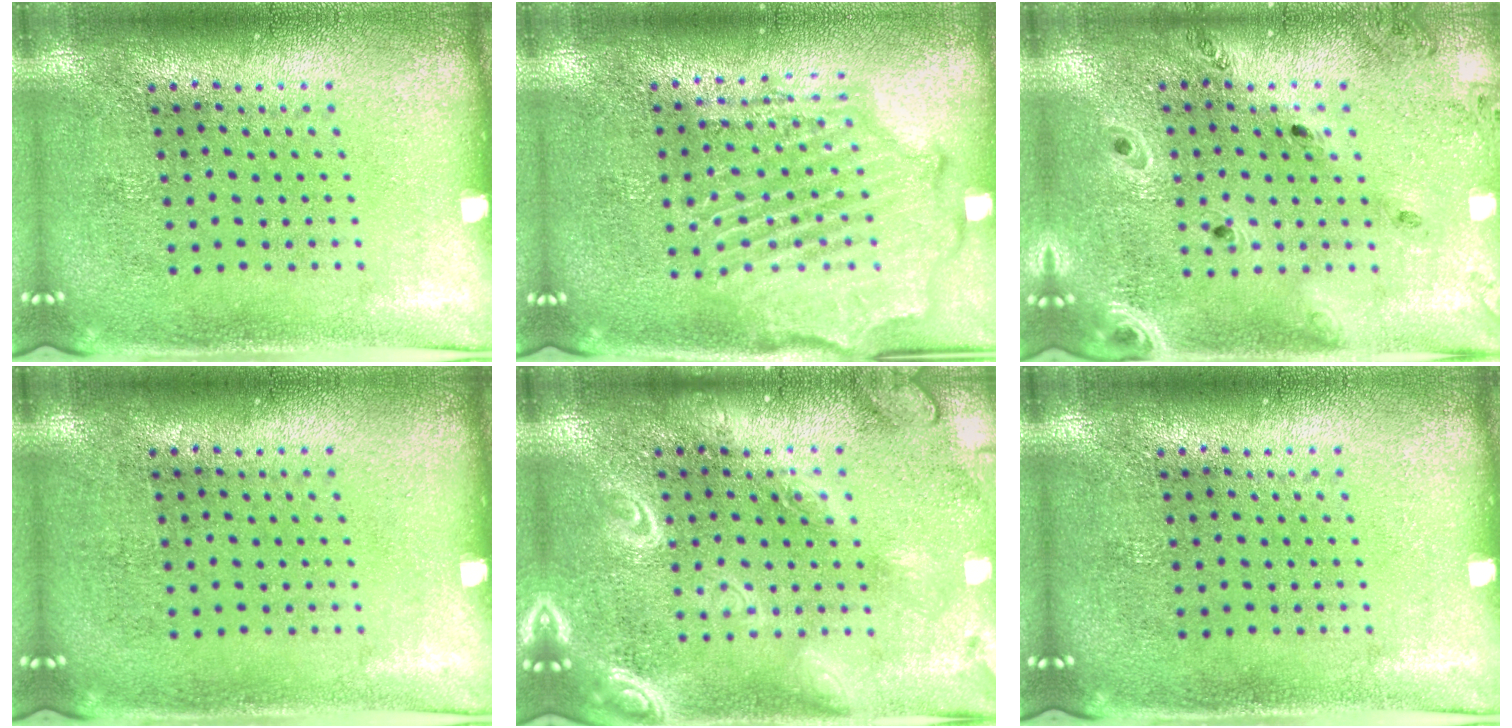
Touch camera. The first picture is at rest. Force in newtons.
{"total": 2.2, "press": 2.1, "slide": 0.5}
{"total": 0.6, "press": 0.6, "slide": 0.1}
{"total": 0.0}
{"total": 2.5, "press": 2.5, "slide": 0.2}
{"total": 0.0}